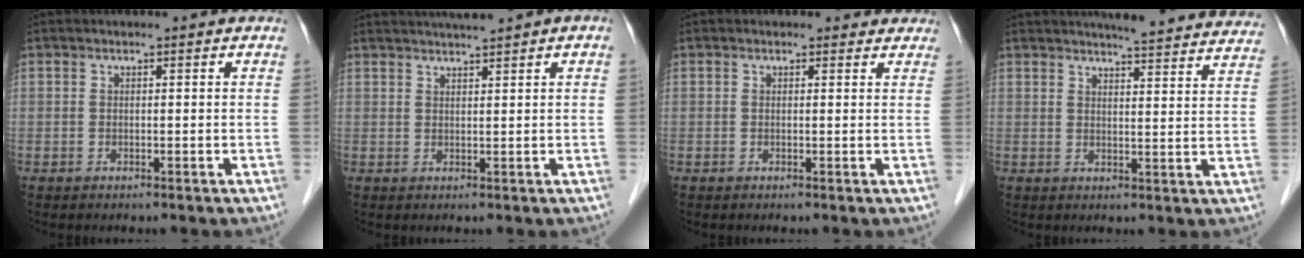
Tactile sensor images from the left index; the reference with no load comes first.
{"total": 3.8, "force": [3.2, -0.4, 2.1], "torque": [-0.033, 0.022, 0.053]}
{"total": 2.1, "force": [1.8, 1.1, 0.3], "torque": [0.002, 0.002, 0.005]}
{"total": 19.9, "force": [18.8, 1.6, 6.3], "torque": [-0.072, -0.041, 0.209]}